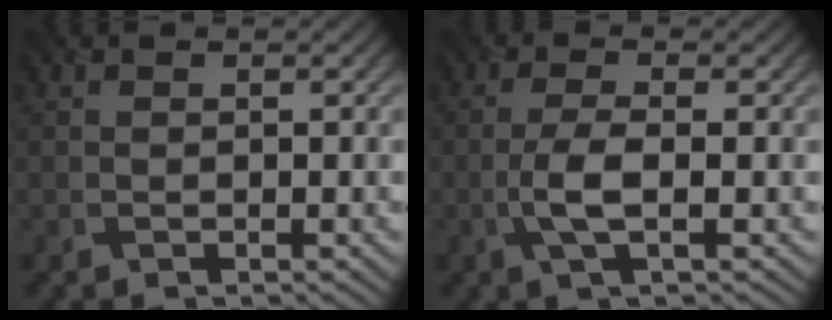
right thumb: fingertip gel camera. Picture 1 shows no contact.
{"total": 4.0, "force": [-1.1, 1.0, 3.7], "torque": [-0.081, 0.004, -0.028]}